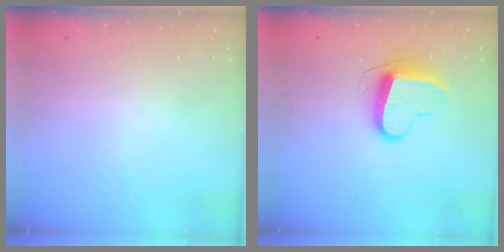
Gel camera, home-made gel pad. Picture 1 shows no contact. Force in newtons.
{"total": 9.9, "press": 9.9, "slide": 0.1}